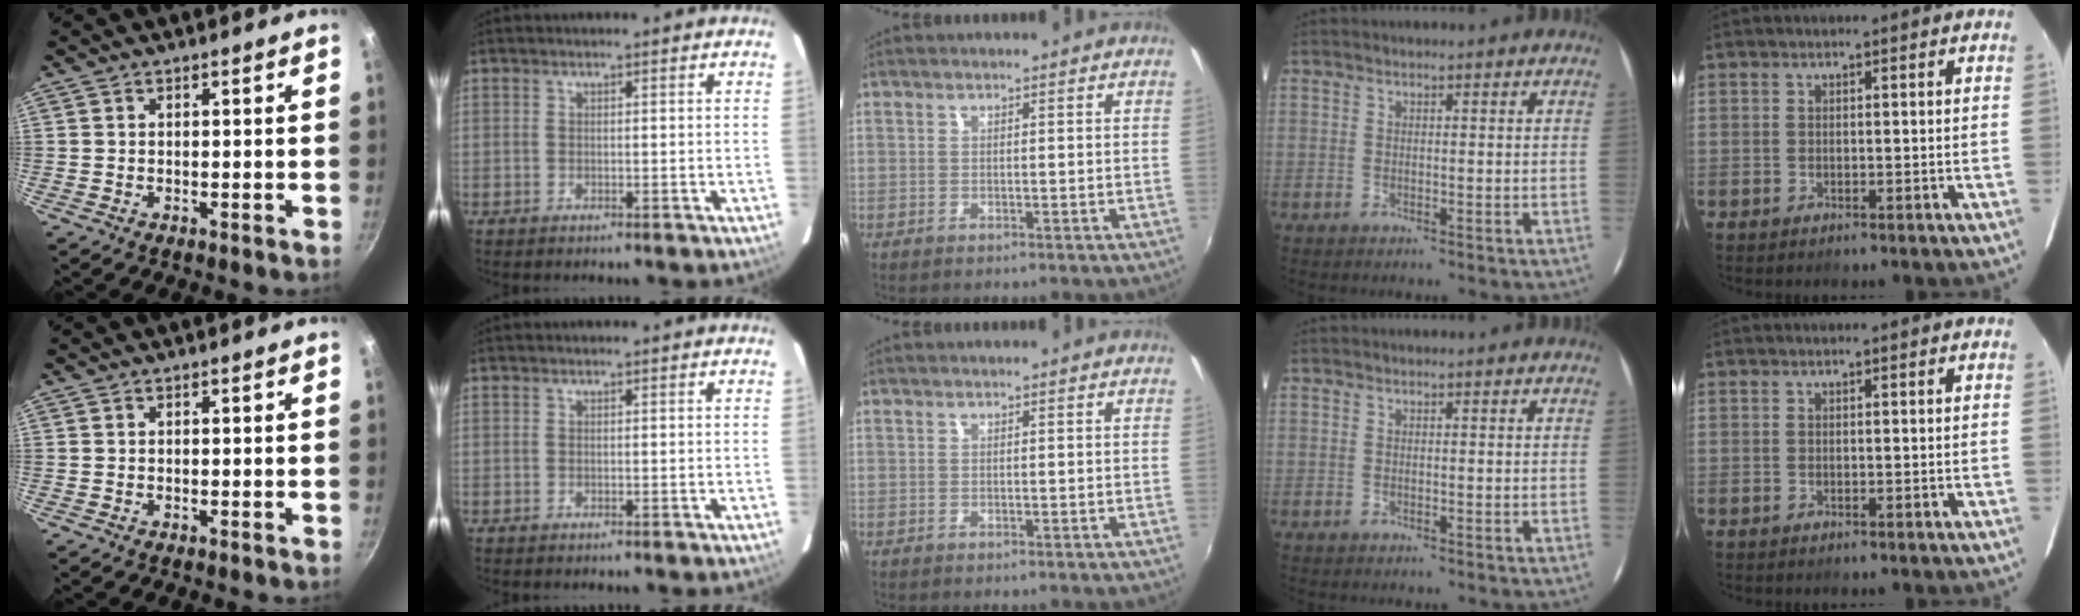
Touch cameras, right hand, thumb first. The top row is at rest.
{}